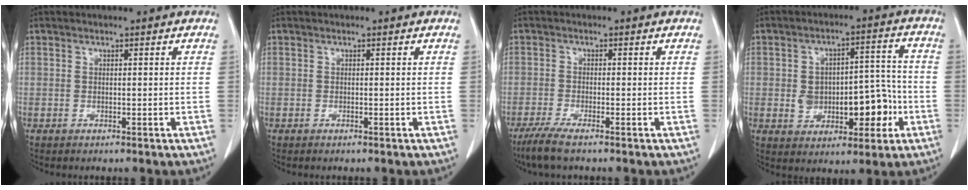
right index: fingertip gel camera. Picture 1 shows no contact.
{"total": 0.0}
{"total": 3.7, "force": [-2.7, 0.1, 2.6], "torque": [-0.055, -0.011, -0.056]}
{"total": 11.3, "force": [-2.2, 6.2, 9.2], "torque": [-0.128, 0.034, -0.018]}